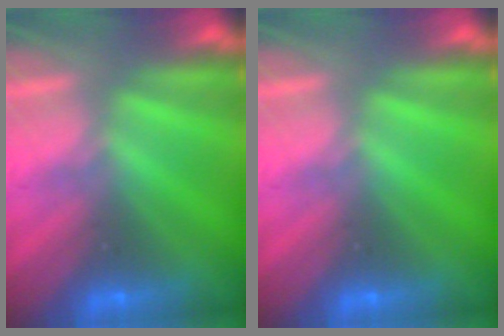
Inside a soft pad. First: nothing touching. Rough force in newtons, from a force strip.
{"total": 0.0}